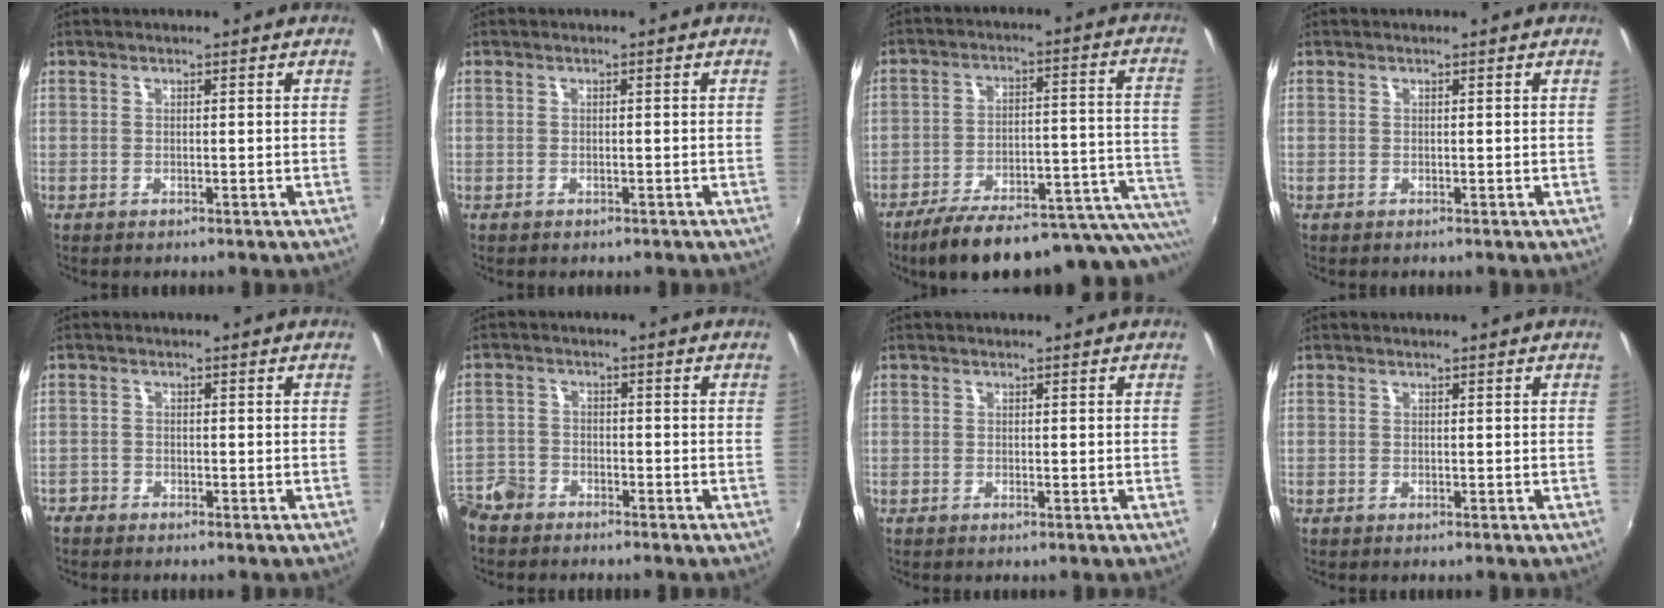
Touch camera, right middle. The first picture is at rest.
{"total": 0.9, "force": [-0.8, 0.3, 0.4], "torque": [-0.007, -0.006, -0.009]}
{"total": 25.0, "force": [-18.4, 6.7, 15.5], "torque": [-0.203, -0.025, -0.245]}
{"total": 0.0}
{"total": 2.1, "force": [-1.8, 0.9, 0.3], "torque": [-0.010, -0.006, -0.037]}
{"total": 6.9, "force": [-5.6, 3.9, 1.4], "torque": [-0.045, 0.001, -0.111]}
{"total": 0.6, "force": [0.1, -0.5, 0.2], "torque": [-0.002, 0.000, 0.000]}
{"total": 0.0}